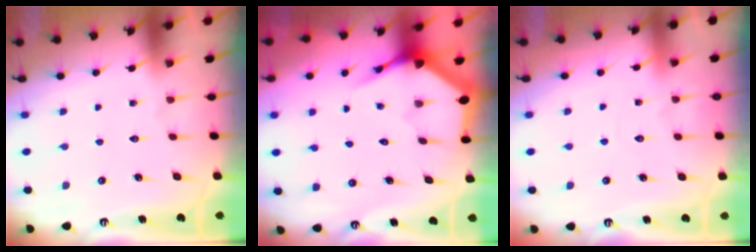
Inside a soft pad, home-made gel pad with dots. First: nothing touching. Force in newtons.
{"total": 3.7, "press": 3.7, "slide": 0.5}
{"total": 2.7, "press": 2.7, "slide": 0.3}